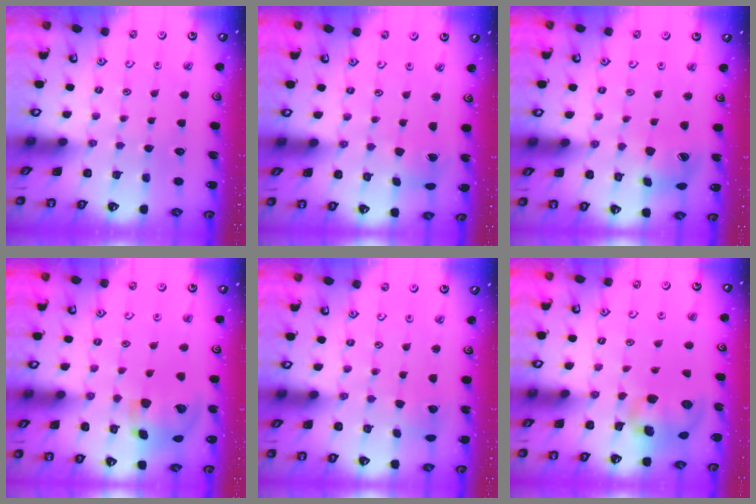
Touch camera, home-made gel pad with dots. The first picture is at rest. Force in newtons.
{"total": 2.0, "press": 2.0, "slide": 0.3}
{"total": 10.3, "press": 10.3, "slide": 1.4}
{"total": 16.0, "press": 15.9, "slide": 2.5}
{"total": 2.6, "press": 2.6, "slide": 0.3}
{"total": 10.6, "press": 10.5, "slide": 1.7}